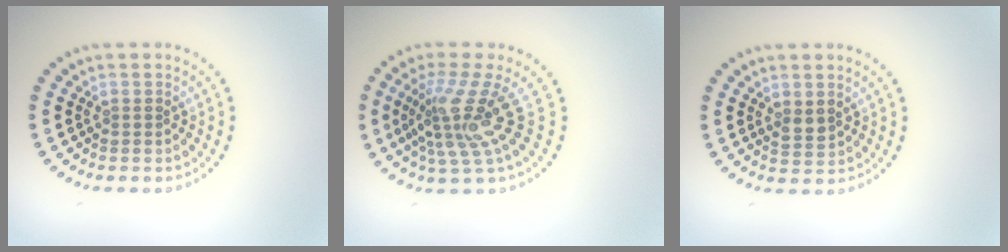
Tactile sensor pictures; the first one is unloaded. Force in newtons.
{"total": 4.7, "press": 3.0, "slide": 3.6}
{"total": 1.5, "press": 1.4, "slide": 0.5}